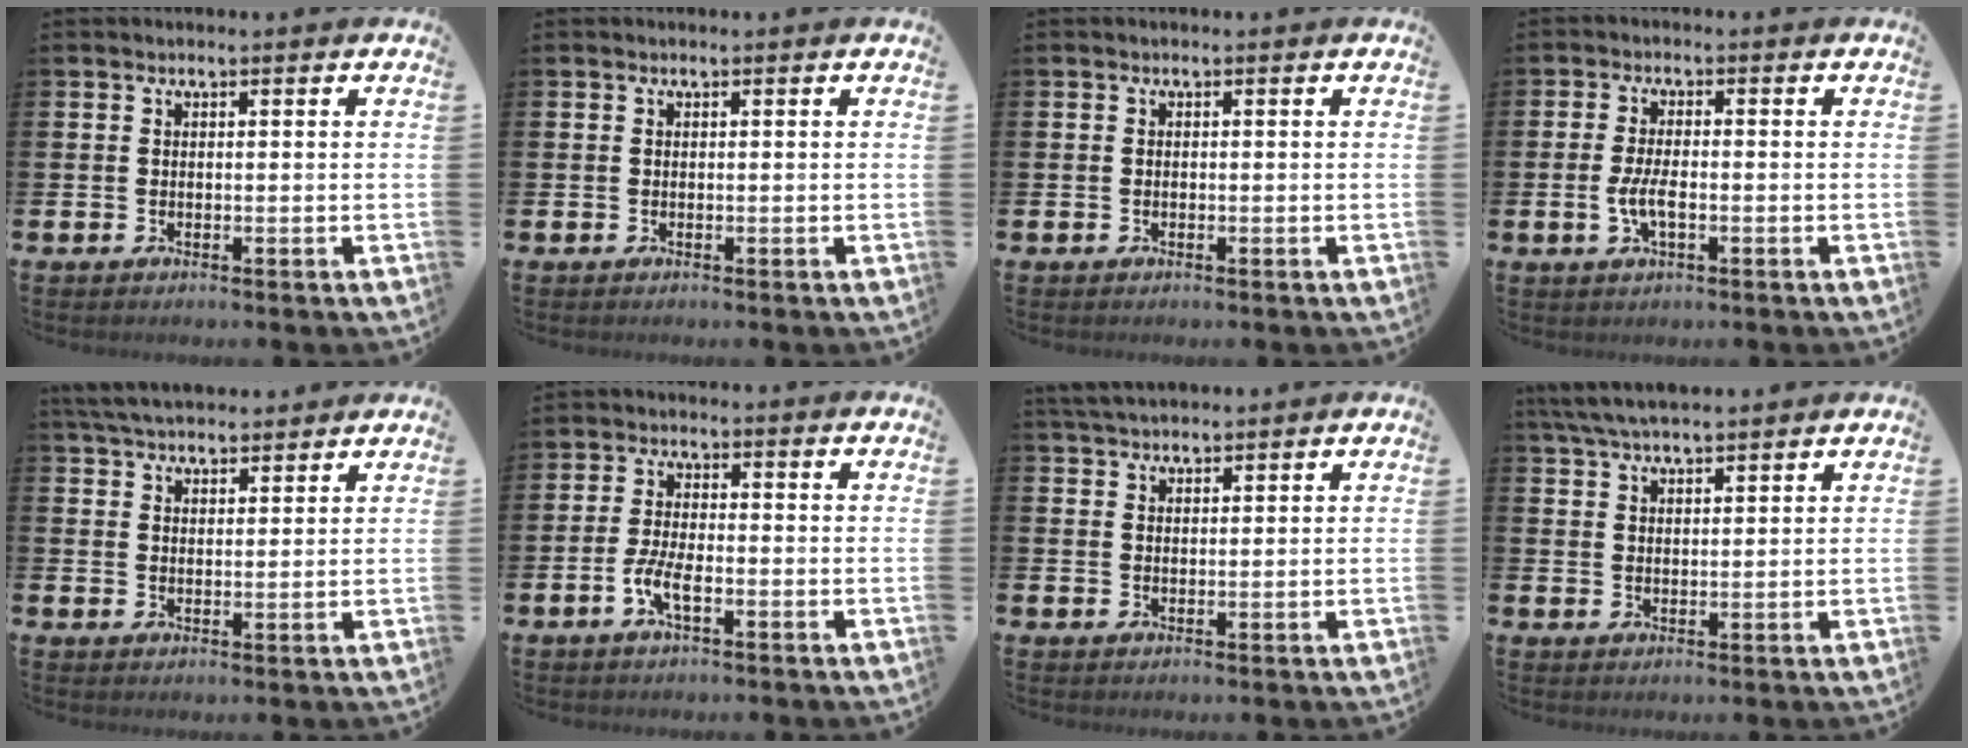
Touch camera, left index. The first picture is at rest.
{"total": 0.0}
{"total": 0.0}
{"total": 3.6, "force": [-0.8, 1.4, 3.2], "torque": [-0.058, -0.001, -0.018]}
{"total": 5.0, "force": [4.8, 0.9, 0.8], "torque": [-0.034, -0.016, 0.090]}
{"total": 3.9, "force": [-1.5, 1.3, 3.3], "torque": [-0.071, 0.002, -0.031]}
{"total": 3.2, "force": [3.1, 0.6, 0.7], "torque": [-0.017, -0.009, 0.057]}
{"total": 4.9, "force": [4.5, 0.6, 1.7], "torque": [-0.041, -0.015, 0.083]}